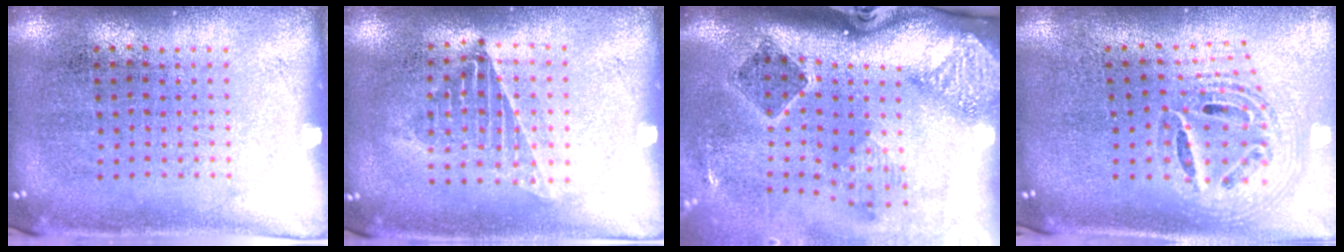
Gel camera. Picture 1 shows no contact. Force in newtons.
{"total": 1.0, "press": 1.0, "slide": 0.2}
{"total": 2.8, "press": 1.8, "slide": 2.1}
{"total": 1.6, "press": 1.4, "slide": 0.8}